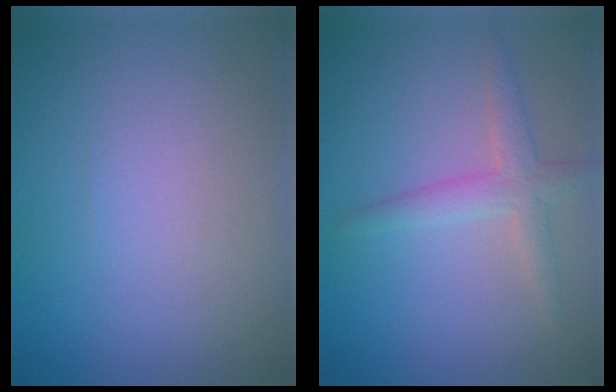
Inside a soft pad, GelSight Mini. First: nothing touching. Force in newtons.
{"total": 2.6, "press": 2.5, "slide": 0.1}